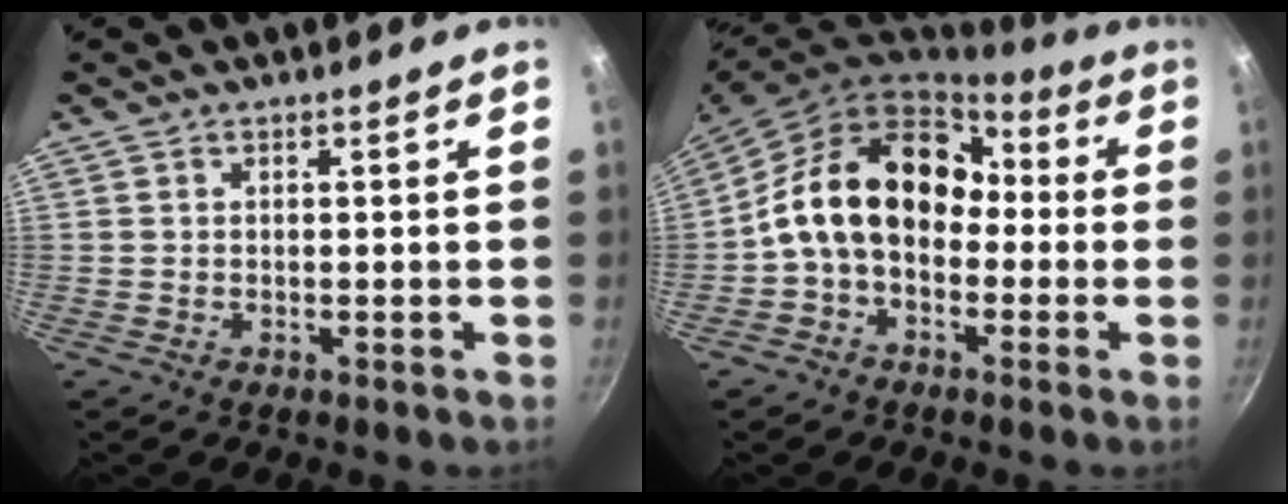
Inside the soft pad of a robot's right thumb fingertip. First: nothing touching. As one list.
[{"total": 16.2, "force": [-0.4, 11.9, 11.1], "torque": [-0.151, 0.055, -0.025]}]